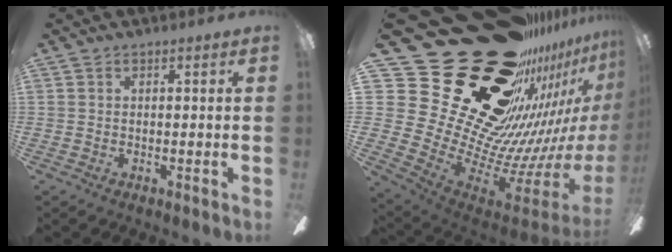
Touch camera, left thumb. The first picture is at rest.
{"total": 41.2, "force": [24.4, 21.1, 25.7], "torque": [-0.375, -0.244, 0.538]}